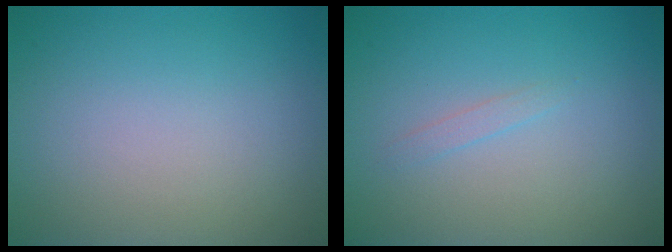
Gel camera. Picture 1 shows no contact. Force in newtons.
{"total": 0.7, "press": 0.7, "slide": 0.0}